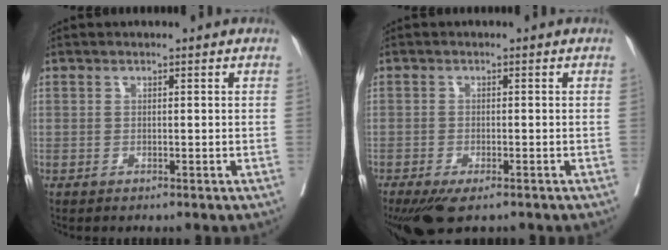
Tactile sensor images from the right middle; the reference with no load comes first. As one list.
[{"total": 6.8, "force": [-4.9, 2.2, 4.2], "torque": [-0.062, -0.013, -0.081]}]